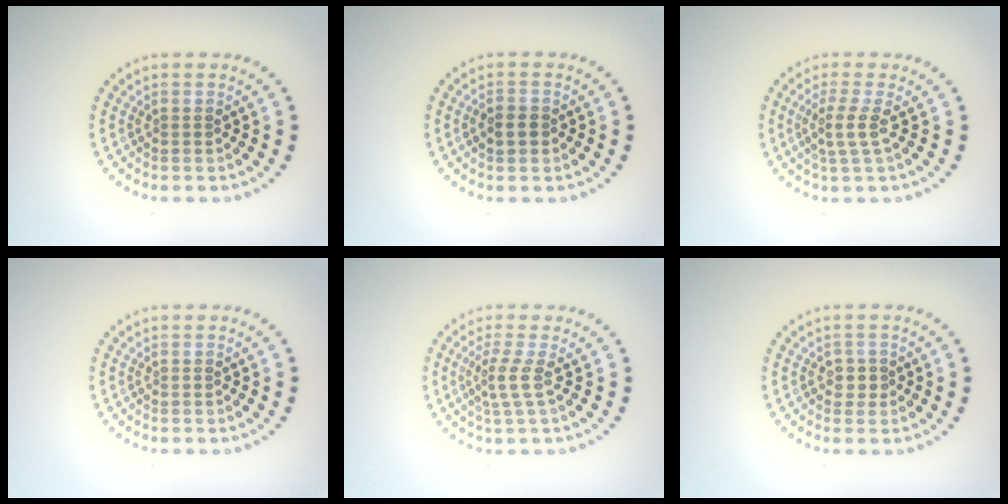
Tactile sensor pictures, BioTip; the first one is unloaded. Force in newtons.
{"total": 1.8, "press": 1.8, "slide": 0.2}
{"total": 2.2, "press": 1.7, "slide": 1.5}
{"total": 0.0}
{"total": 2.0, "press": 1.3, "slide": 1.6}
{"total": 1.4, "press": 1.2, "slide": 0.6}